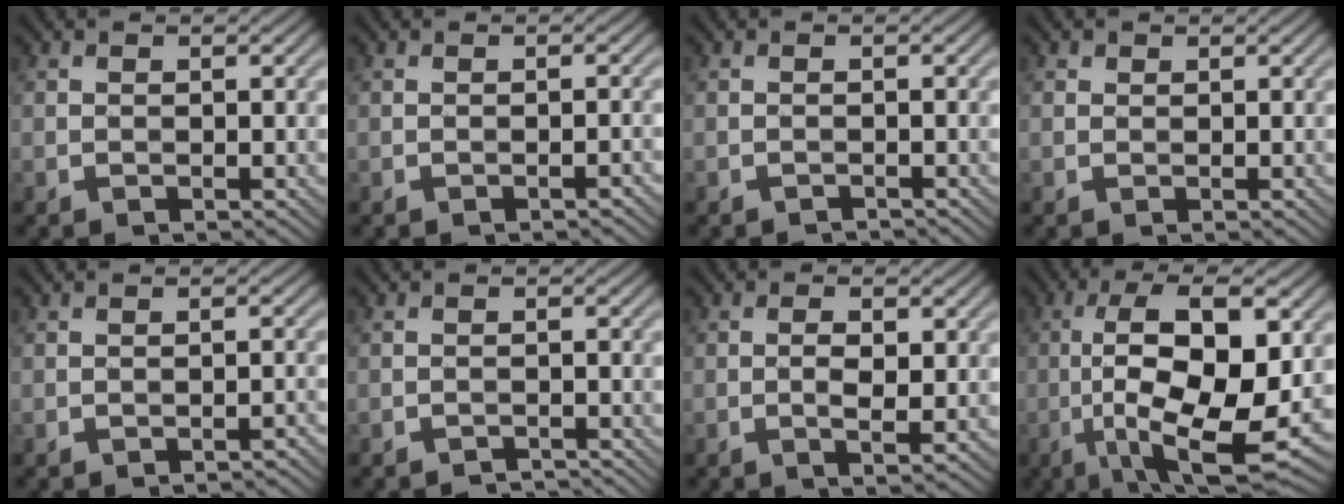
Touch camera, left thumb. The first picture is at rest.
{"total": 0.6, "force": [-0.6, -0.1, 0.2], "torque": [-0.004, 0.007, -0.008]}
{"total": 0.7, "force": [-0.7, -0.2, -0.3], "torque": [0.004, 0.005, -0.014]}
{"total": 0.8, "force": [0.5, 0.5, 0.1], "torque": [-0.002, 0.002, 0.009]}
{"total": 0.8, "force": [-0.8, -0.1, 0.2], "torque": [-0.003, 0.007, -0.012]}
{"total": 1.2, "force": [-1.2, -0.1, -0.2], "torque": [0.003, 0.006, -0.025]}
{"total": 2.9, "force": [-0.2, 1.0, 2.7], "torque": [-0.052, 0.001, -0.002]}
{"total": 14.9, "force": [-2.6, 5.3, 13.7], "torque": [-0.245, 0.009, -0.040]}